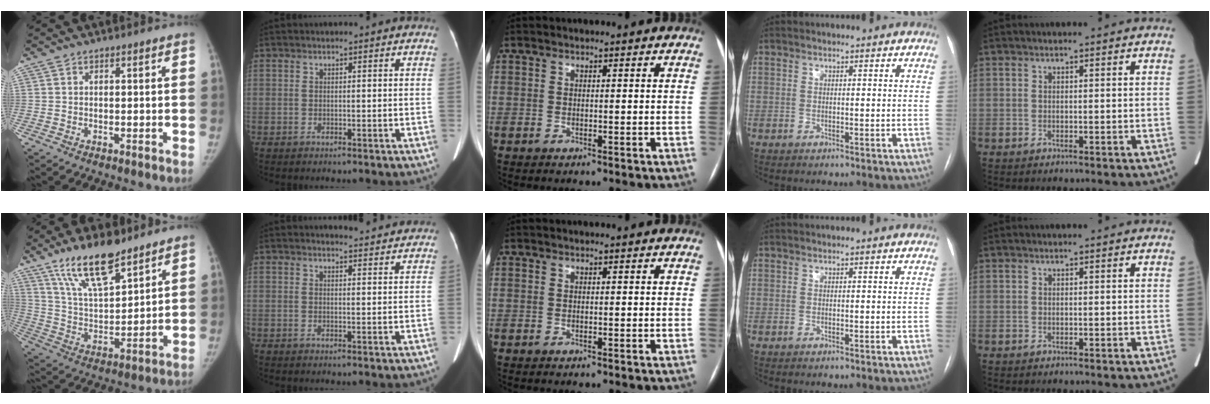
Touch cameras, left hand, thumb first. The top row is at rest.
{"thumb": {"total": 14.8, "force": [10.6, 4.9, 9.1], "torque": [-0.138, -0.061, 0.203]}, "index": {"total": 4.2, "force": [4.1, 0.3, 0.5], "torque": [-0.015, 0.005, 0.046]}}